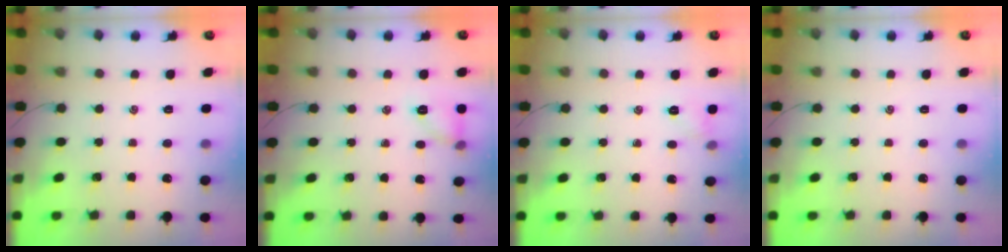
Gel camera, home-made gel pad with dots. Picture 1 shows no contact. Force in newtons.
{"total": 7.4, "press": 7.4, "slide": 0.5}
{"total": 5.0, "press": 4.7, "slide": 1.5}
{"total": 0.0}